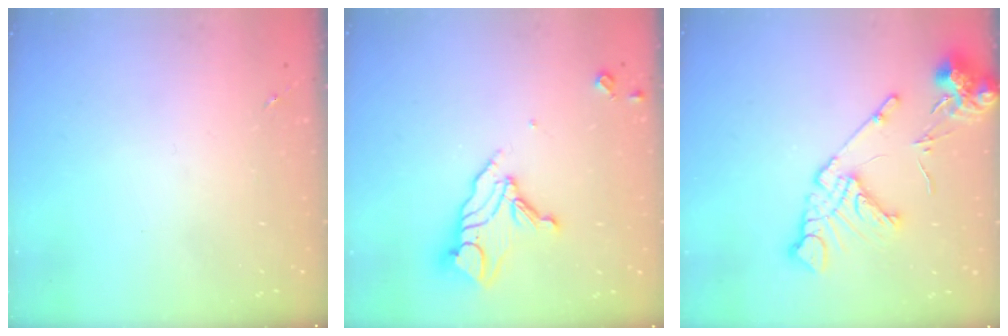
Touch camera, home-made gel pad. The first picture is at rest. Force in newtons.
{"total": 12.2, "press": 12.1, "slide": 1.2}
{"total": 15.5, "press": 15.4, "slide": 2.0}